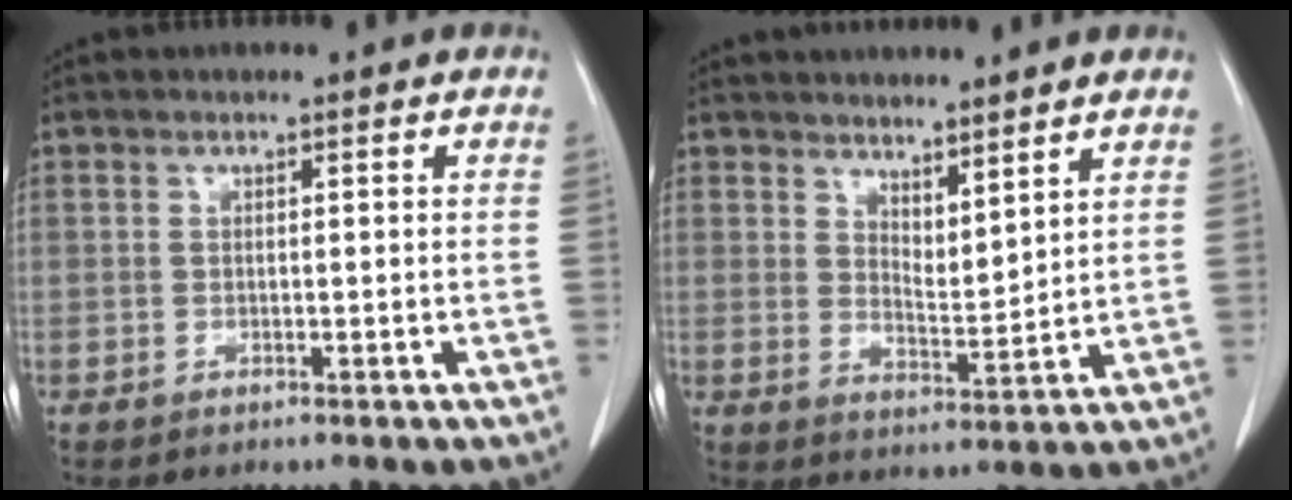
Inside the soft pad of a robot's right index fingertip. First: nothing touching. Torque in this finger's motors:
{"motor_torque": [0.07, 0.08, -0.01, -0.01]}